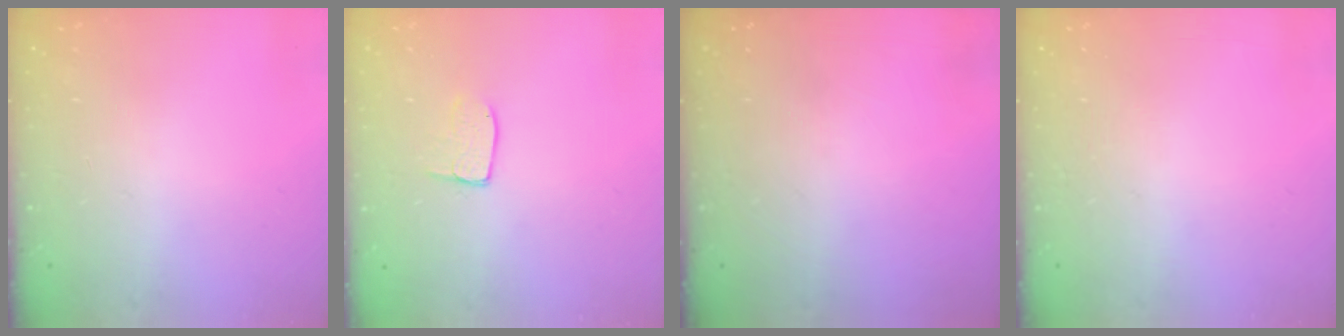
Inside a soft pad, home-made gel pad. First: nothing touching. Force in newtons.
{"total": 5.3, "press": 5.3, "slide": 0.4}
{"total": 0.0}
{"total": 0.0}